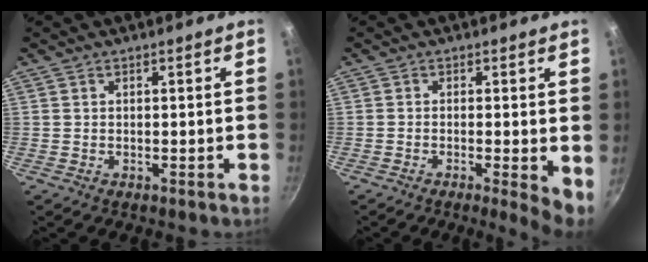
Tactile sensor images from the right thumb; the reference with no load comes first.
{"total": 5.5, "force": [-0.9, 1.1, 5.3], "torque": [-0.069, -0.007, -0.012]}